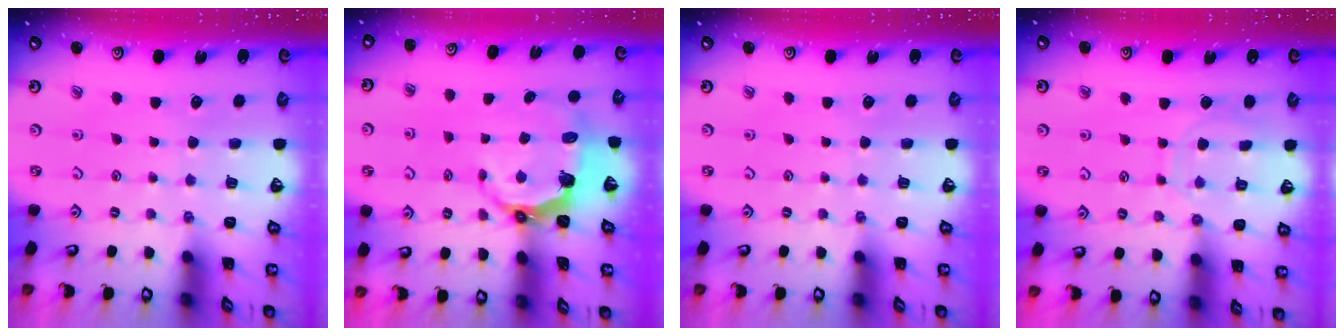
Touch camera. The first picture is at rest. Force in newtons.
{"total": 6.8, "press": 5.2, "slide": 4.4}
{"total": 0.0}
{"total": 8.6, "press": 8.5, "slide": 0.9}